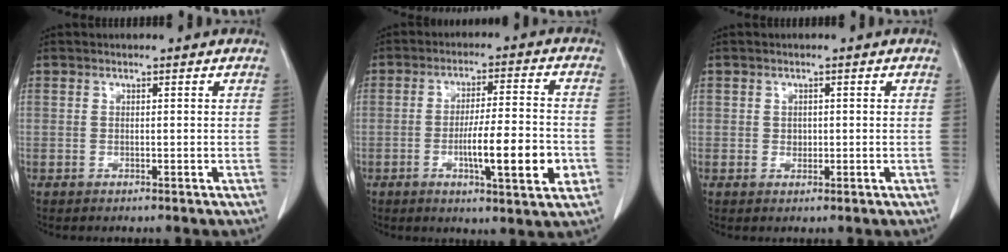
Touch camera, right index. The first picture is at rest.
{"total": 11.5, "force": [-3.2, 1.3, 11.0], "torque": [-0.175, -0.003, -0.049]}
{"total": 1.2, "force": [0.0, 1.0, 0.6], "torque": [-0.009, 0.002, 0.002]}